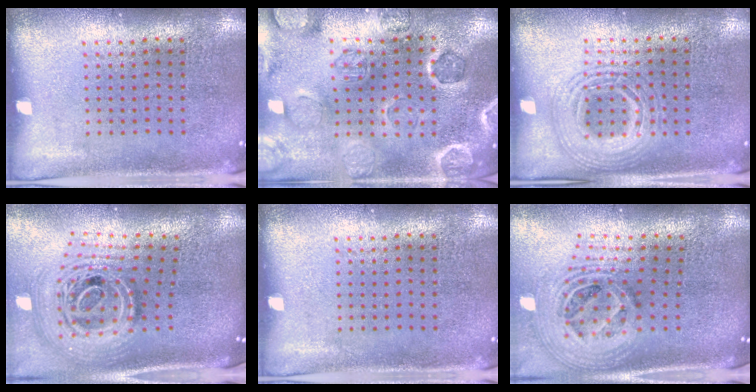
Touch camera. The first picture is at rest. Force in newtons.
{"total": 2.6, "press": 2.6, "slide": 0.3}
{"total": 2.1, "press": 2.0, "slide": 0.3}
{"total": 2.9, "press": 2.0, "slide": 2.2}
{"total": 0.0}
{"total": 2.8, "press": 1.9, "slide": 2.0}